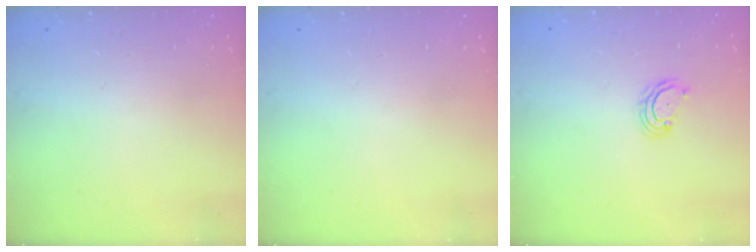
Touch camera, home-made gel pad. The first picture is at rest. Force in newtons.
{"total": 0.0}
{"total": 4.1, "press": 4.1, "slide": 0.4}